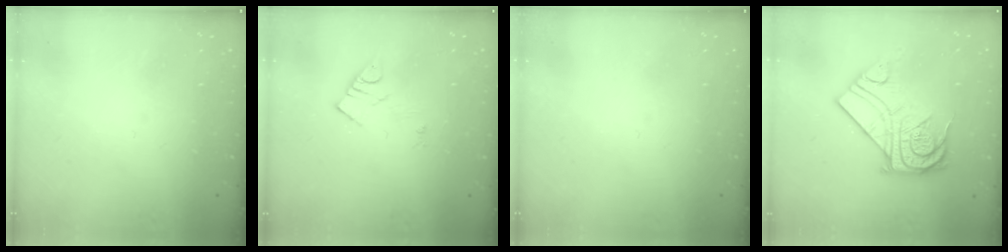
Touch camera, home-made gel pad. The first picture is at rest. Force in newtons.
{"total": 4.2, "press": 4.1, "slide": 0.6}
{"total": 0.0}
{"total": 16.6, "press": 16.5, "slide": 1.4}